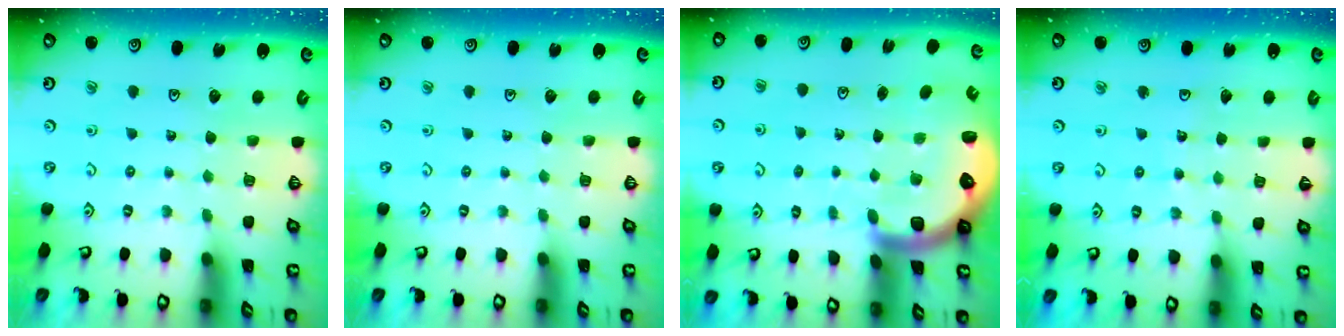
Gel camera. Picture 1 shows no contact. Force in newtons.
{"total": 0.0}
{"total": 5.9, "press": 5.6, "slide": 1.7}
{"total": 4.7, "press": 4.7, "slide": 0.7}